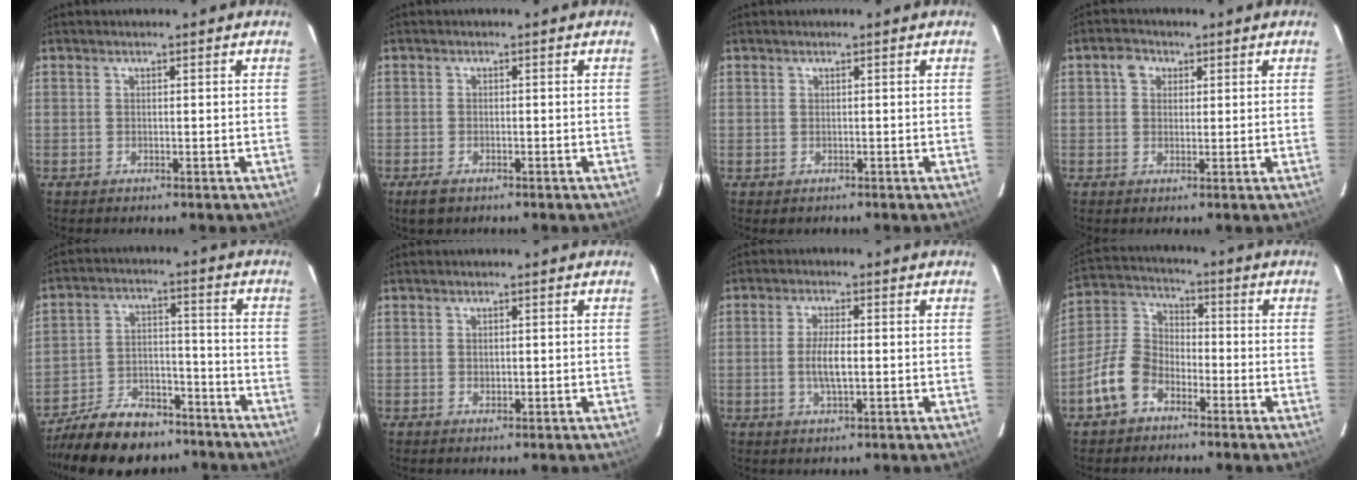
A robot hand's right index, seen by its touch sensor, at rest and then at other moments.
{"total": 3.0, "force": [-2.0, 1.5, 1.7], "torque": [-0.040, -0.008, -0.037]}
{"total": 0.9, "force": [-0.1, 0.9, -0.1], "torque": [0.001, 0.002, 0.002]}
{"total": 3.0, "force": [1.0, 2.6, 1.1], "torque": [-0.016, 0.013, 0.015]}
{"total": 16.4, "force": [-13.1, 7.9, 5.9], "torque": [-0.141, 0.024, -0.194]}
{"total": 1.1, "force": [0.2, 1.0, 0.4], "torque": [-0.004, 0.000, 0.006]}
{"total": 4.4, "force": [-0.5, 1.2, 4.2], "torque": [-0.083, -0.004, -0.006]}
{"total": 9.9, "force": [-5.5, 6.6, 4.8], "torque": [-0.109, 0.026, -0.109]}